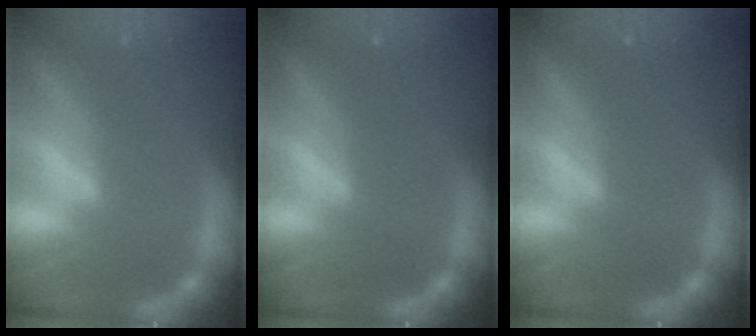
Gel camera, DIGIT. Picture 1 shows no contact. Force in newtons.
{"total": 0.0}
{"total": 0.0}